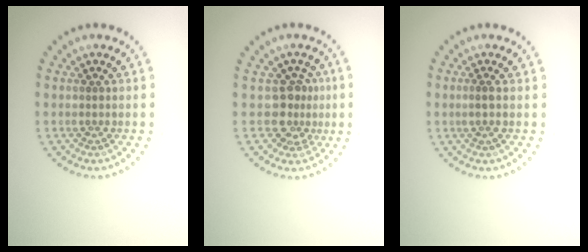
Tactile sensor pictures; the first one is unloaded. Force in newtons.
{"total": 2.6, "press": 2.0, "slide": 1.7}
{"total": 0.8, "press": 0.5, "slide": 0.6}